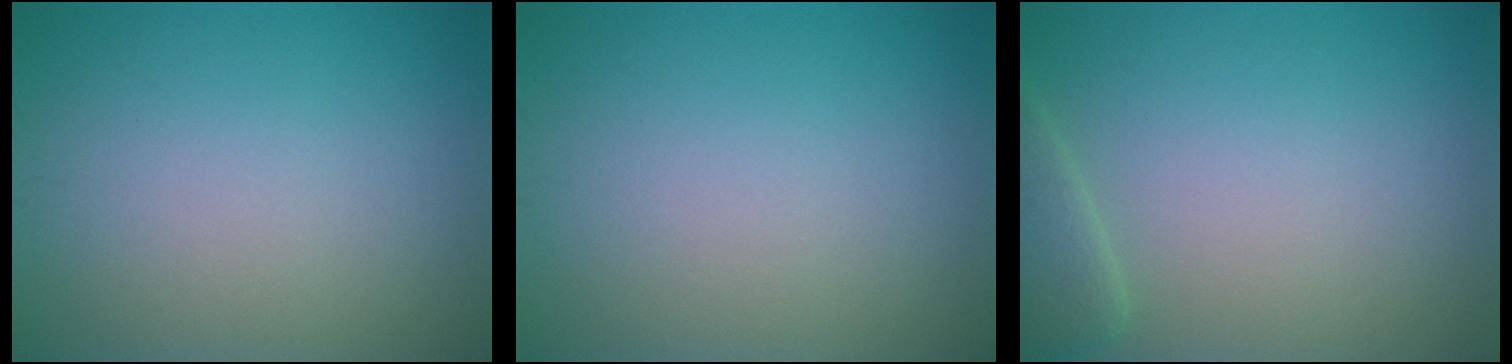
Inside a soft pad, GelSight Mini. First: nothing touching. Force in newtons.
{"total": 0.0}
{"total": 2.2, "press": 2.2, "slide": 0.3}